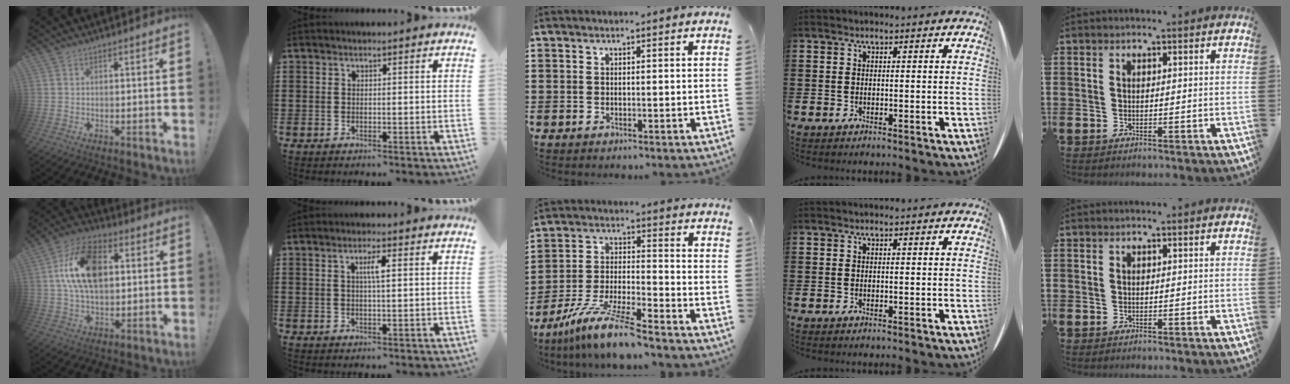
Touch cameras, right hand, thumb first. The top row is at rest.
{"thumb": {"total": 17.9, "force": [3.3, 11.4, 13.4], "torque": [-0.231, 0.013, 0.062]}, "index": {"total": 2.5, "force": [0.5, 0.4, 2.4], "torque": [-0.048, 0.003, 0.006]}, "middle": {"total": 10.7, "force": [-9.3, 0.2, 5.3], "torque": [-0.113, 0.005, -0.187]}}